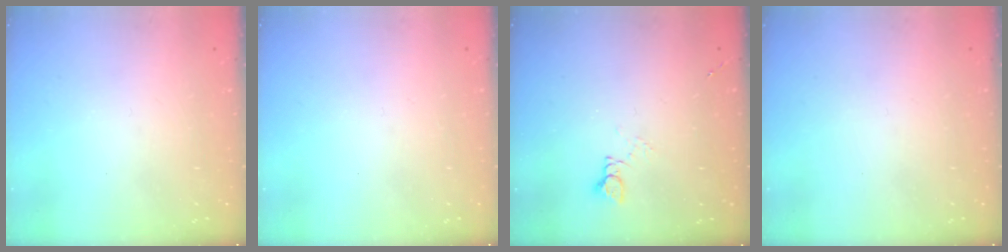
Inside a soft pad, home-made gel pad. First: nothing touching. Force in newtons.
{"total": 0.0}
{"total": 2.9, "press": 2.9, "slide": 0.3}
{"total": 0.0}